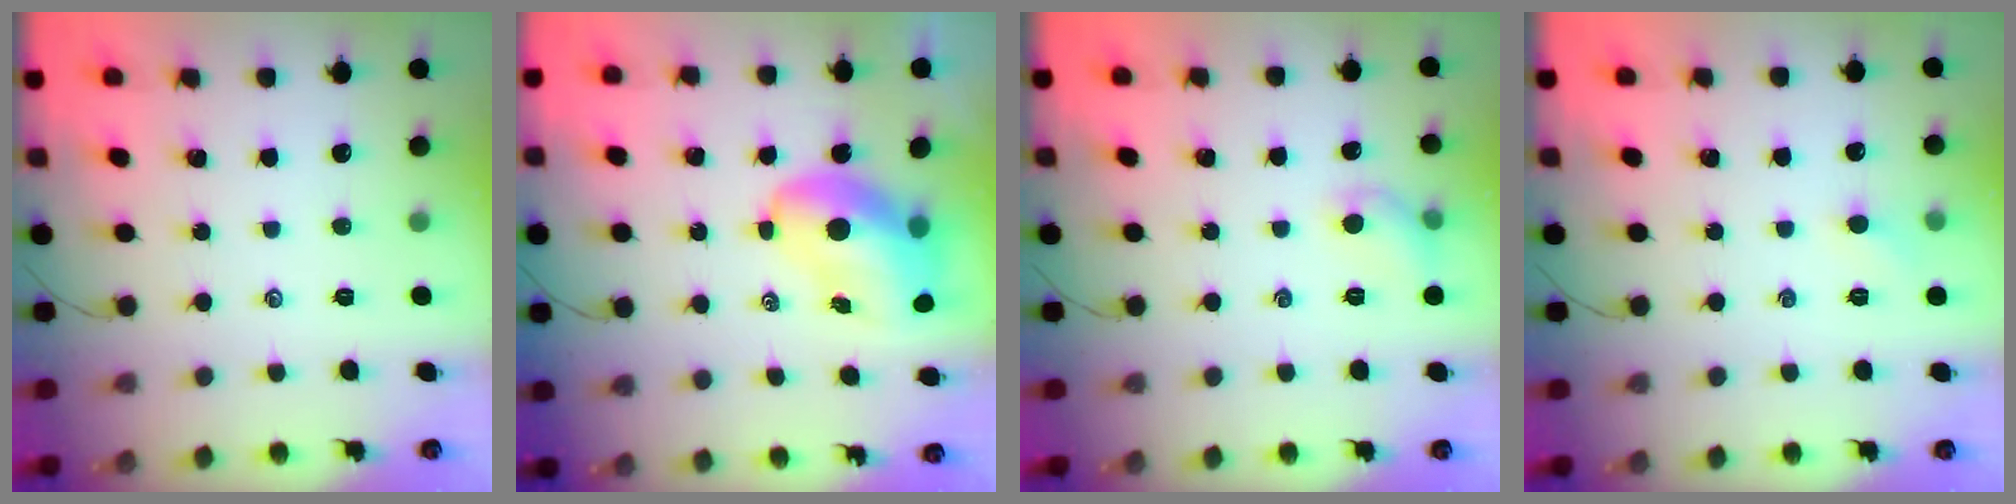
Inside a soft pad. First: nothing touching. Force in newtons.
{"total": 9.7, "press": 9.5, "slide": 2.2}
{"total": 6.2, "press": 6.1, "slide": 1.3}
{"total": 3.7, "press": 3.5, "slide": 1.2}